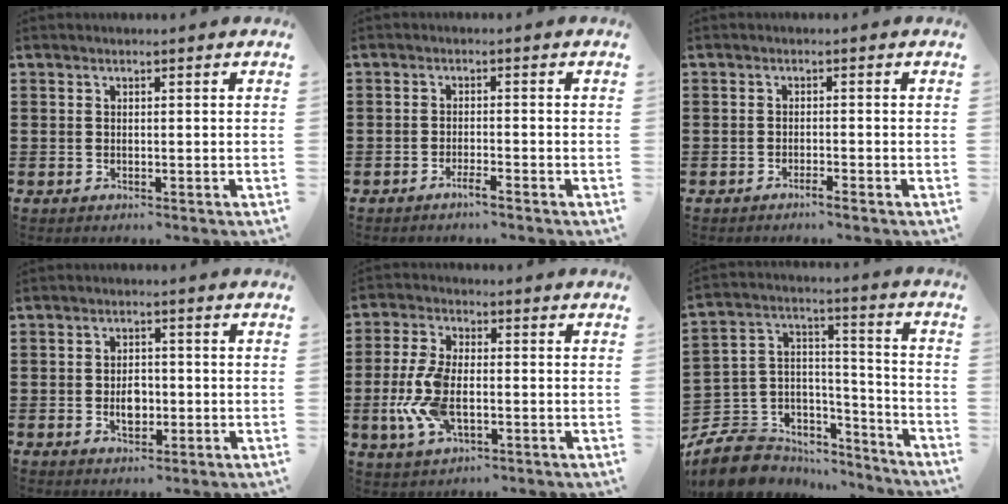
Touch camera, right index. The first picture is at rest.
{"total": 1.9, "force": [-1.4, 0.0, 1.2], "torque": [-0.020, -0.002, -0.025]}
{"total": 1.3, "force": [-1.1, 0.0, 0.7], "torque": [-0.013, -0.001, -0.020]}
{"total": 3.7, "force": [-0.7, 2.2, 2.9], "torque": [-0.047, 0.001, -0.013]}
{"total": 8.8, "force": [-1.8, 4.2, 7.4], "torque": [-0.182, -0.009, -0.041]}
{"total": 8.0, "force": [-6.0, 5.2, 1.3], "torque": [-0.048, 0.008, -0.111]}